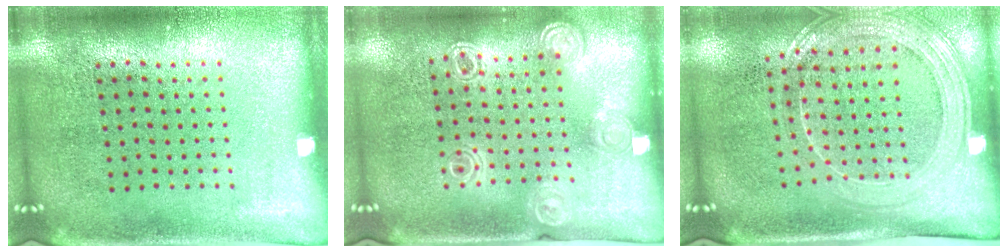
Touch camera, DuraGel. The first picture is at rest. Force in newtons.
{"total": 1.4, "press": 1.3, "slide": 0.2}
{"total": 1.9, "press": 1.7, "slide": 0.8}